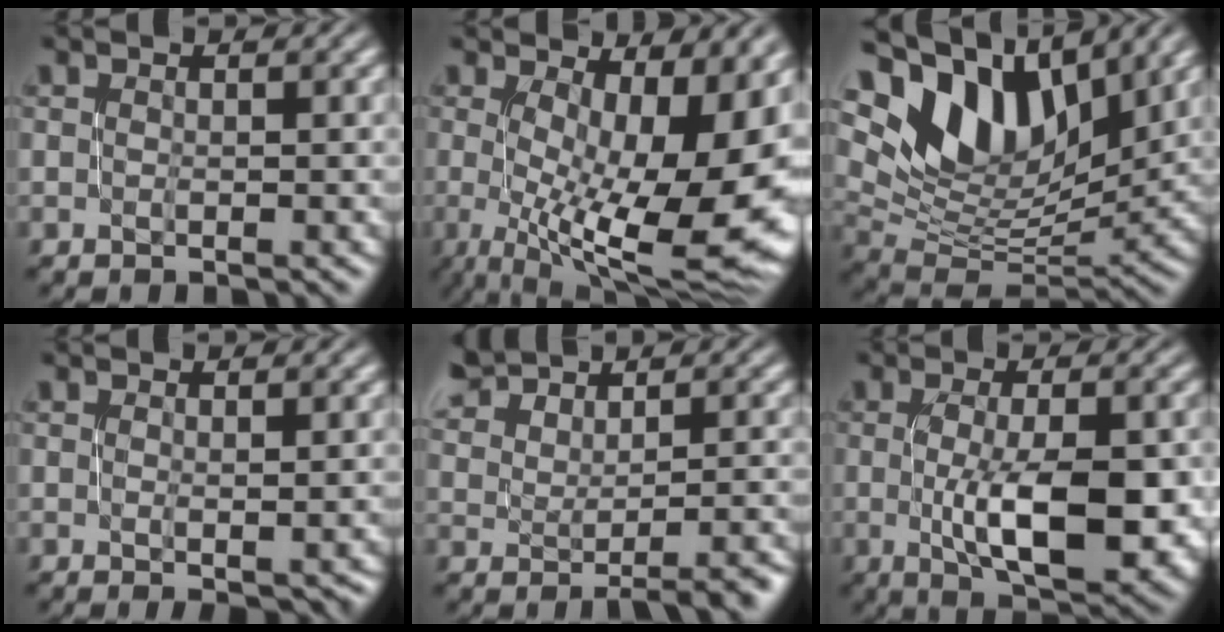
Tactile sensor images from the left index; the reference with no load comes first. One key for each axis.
{"total": 13.1, "fx": -0.1, "fy": 5.2, "fz": 12.0, "tx": -0.156, "ty": -0.007, "tz": 0.010}
{"total": 11.7, "fx": 7.2, "fy": 5.9, "fz": 7.0, "tx": -0.132, "ty": 0.012, "tz": 0.130}
{"total": 1.6, "fx": 0.0, "fy": 0.6, "fz": 1.5, "tx": -0.014, "ty": 0.003, "tz": 0.004}
{"total": 3.6, "fx": 1.5, "fy": 1.7, "fz": 2.9, "tx": -0.027, "ty": 0.012, "tz": 0.034}
{"total": 8.4, "fx": -1.0, "fy": 3.0, "fz": 7.8, "tx": -0.129, "ty": -0.013, "tz": -0.006}